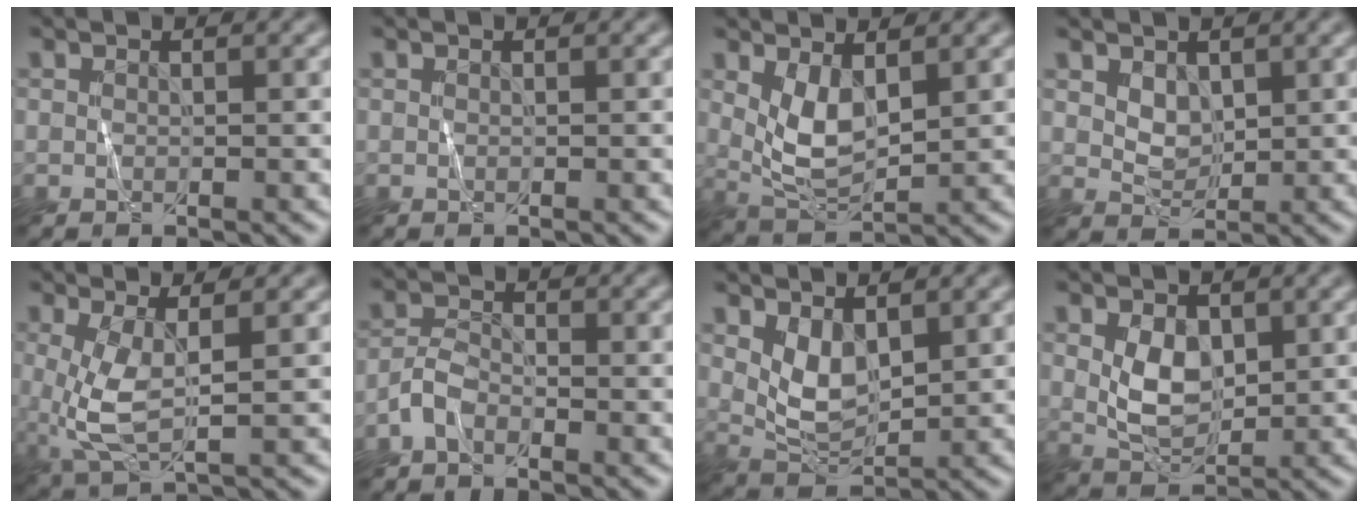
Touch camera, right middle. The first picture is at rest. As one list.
[{"total": 0.0}, {"total": 3.8, "force": [1.4, 1.7, 3.1], "torque": [-0.074, -0.008, 0.035]}, {"total": 1.7, "force": [1.0, 1.2, 0.6], "torque": [-0.020, -0.004, 0.027]}, {"total": 4.1, "force": [0.2, 1.4, 3.9], "torque": [-0.095, -0.005, 0.009]}, {"total": 2.1, "force": [-1.5, 1.0, 1.1], "torque": [-0.025, 0.008, -0.036]}, {"total": 3.1, "force": [1.6, 1.6, 2.1], "torque": [-0.054, -0.008, 0.038]}, {"total": 3.2, "force": [0.8, 2.2, 2.2], "torque": [-0.054, -0.003, 0.023]}]